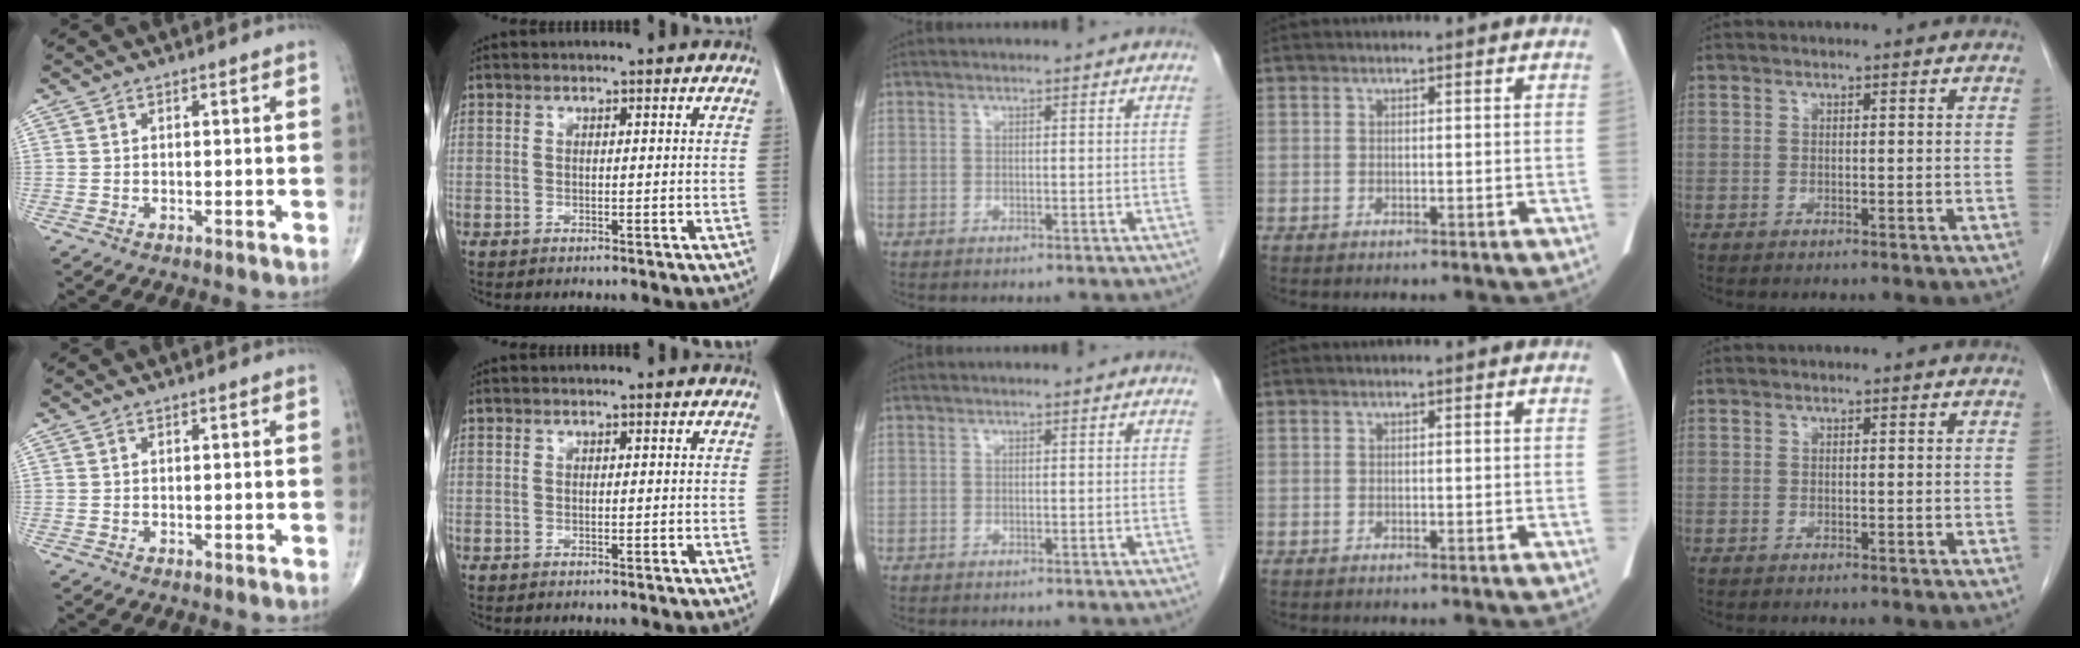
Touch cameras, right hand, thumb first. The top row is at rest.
{}